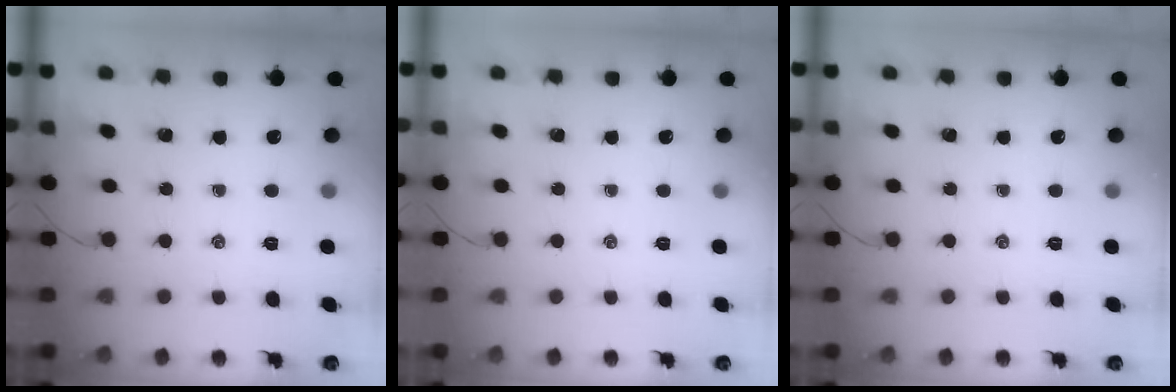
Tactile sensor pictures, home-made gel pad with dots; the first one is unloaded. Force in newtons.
{"total": 0.0}
{"total": 0.0}